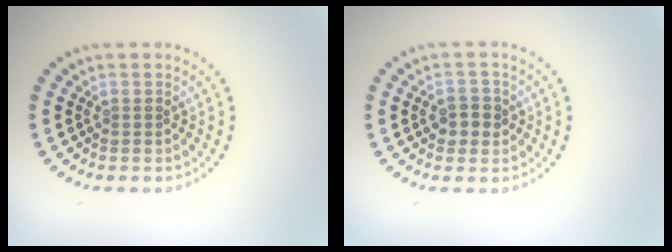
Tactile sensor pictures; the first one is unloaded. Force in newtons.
{"total": 2.2, "press": 2.1, "slide": 0.5}